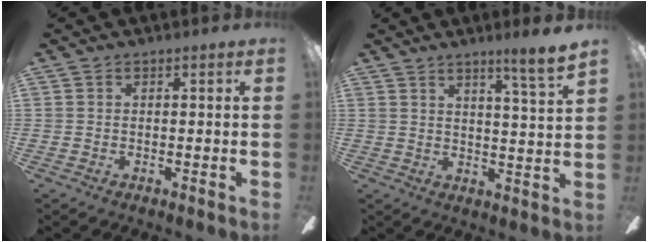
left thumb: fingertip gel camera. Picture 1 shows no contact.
{"total": 6.4, "force": [5.0, -0.5, 3.9], "torque": [-0.054, -0.037, 0.078]}